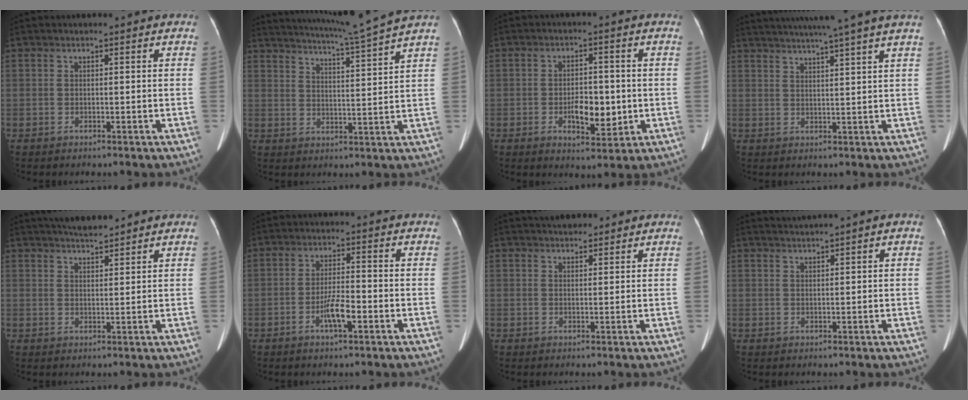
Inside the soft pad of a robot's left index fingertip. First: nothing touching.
{"total": 11.4, "force": [10.2, -3.0, 4.2], "torque": [-0.079, -0.031, 0.150]}
{"total": 6.3, "force": [-1.2, 3.1, 5.3], "torque": [-0.089, -0.001, -0.011]}
{"total": 13.1, "force": [11.1, -2.0, 6.8], "torque": [-0.109, -0.002, 0.140]}
{"total": 4.3, "force": [4.0, 0.4, 1.7], "torque": [-0.026, 0.019, 0.070]}
{"total": 4.7, "force": [-2.2, 0.8, 4.1], "torque": [-0.083, -0.001, -0.039]}
{"total": 3.2, "force": [2.6, 1.5, 1.0], "torque": [-0.008, 0.021, 0.036]}
{"total": 1.2, "force": [0.9, -0.3, 0.7], "torque": [-0.011, 0.011, 0.022]}